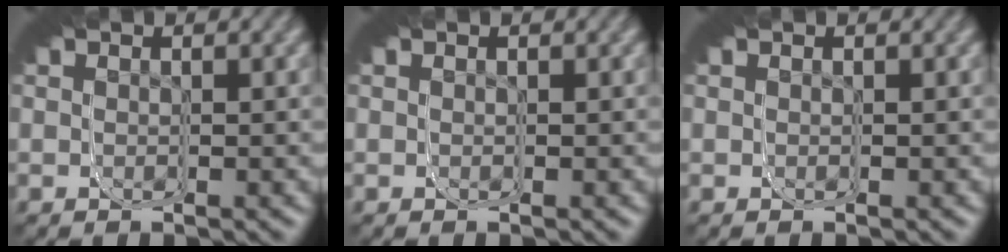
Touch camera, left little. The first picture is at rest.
{"total": 0.0}
{"total": 0.0}